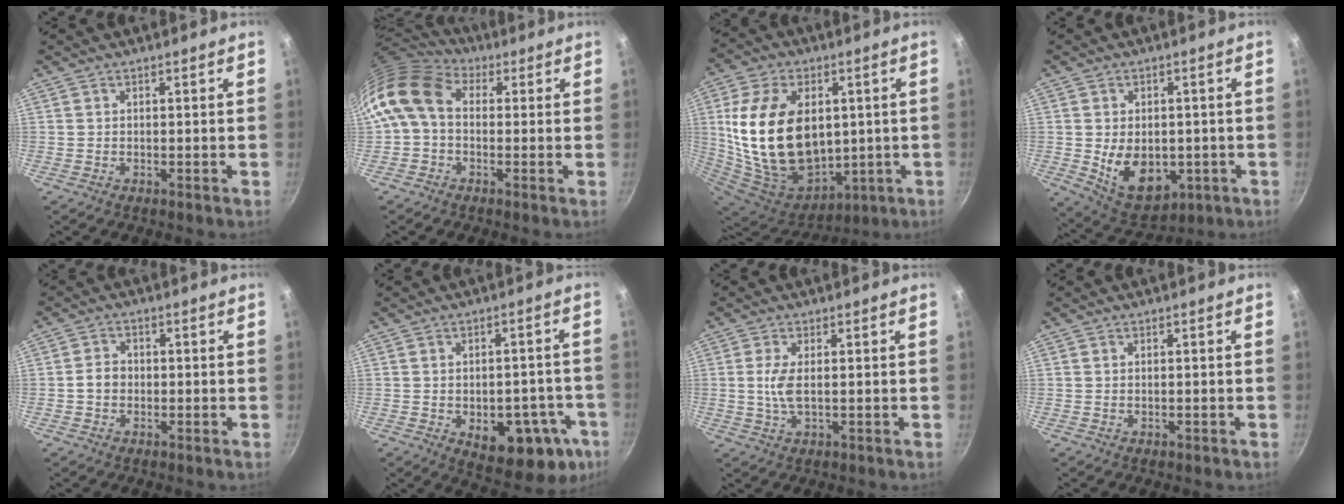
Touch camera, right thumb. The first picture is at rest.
{"total": 10.9, "force": [1.0, 8.1, 7.2], "torque": [-0.129, 0.022, -0.003]}
{"total": 26.3, "force": [2.8, 17.5, 19.3], "torque": [-0.343, -0.008, 0.072]}
{"total": 11.6, "force": [-1.6, 8.1, 8.2], "torque": [-0.100, -0.010, 0.000]}
{"total": 3.2, "force": [-0.5, 2.6, 1.7], "torque": [-0.017, 0.014, -0.012]}
{"total": 16.0, "force": [-4.6, 8.7, 12.6], "torque": [-0.119, -0.007, -0.048]}
{"total": 4.1, "force": [0.2, 1.5, 3.8], "torque": [-0.090, -0.002, 0.006]}
{"total": 0.6, "force": [-0.2, 0.3, 0.5], "torque": [-0.005, 0.002, -0.003]}